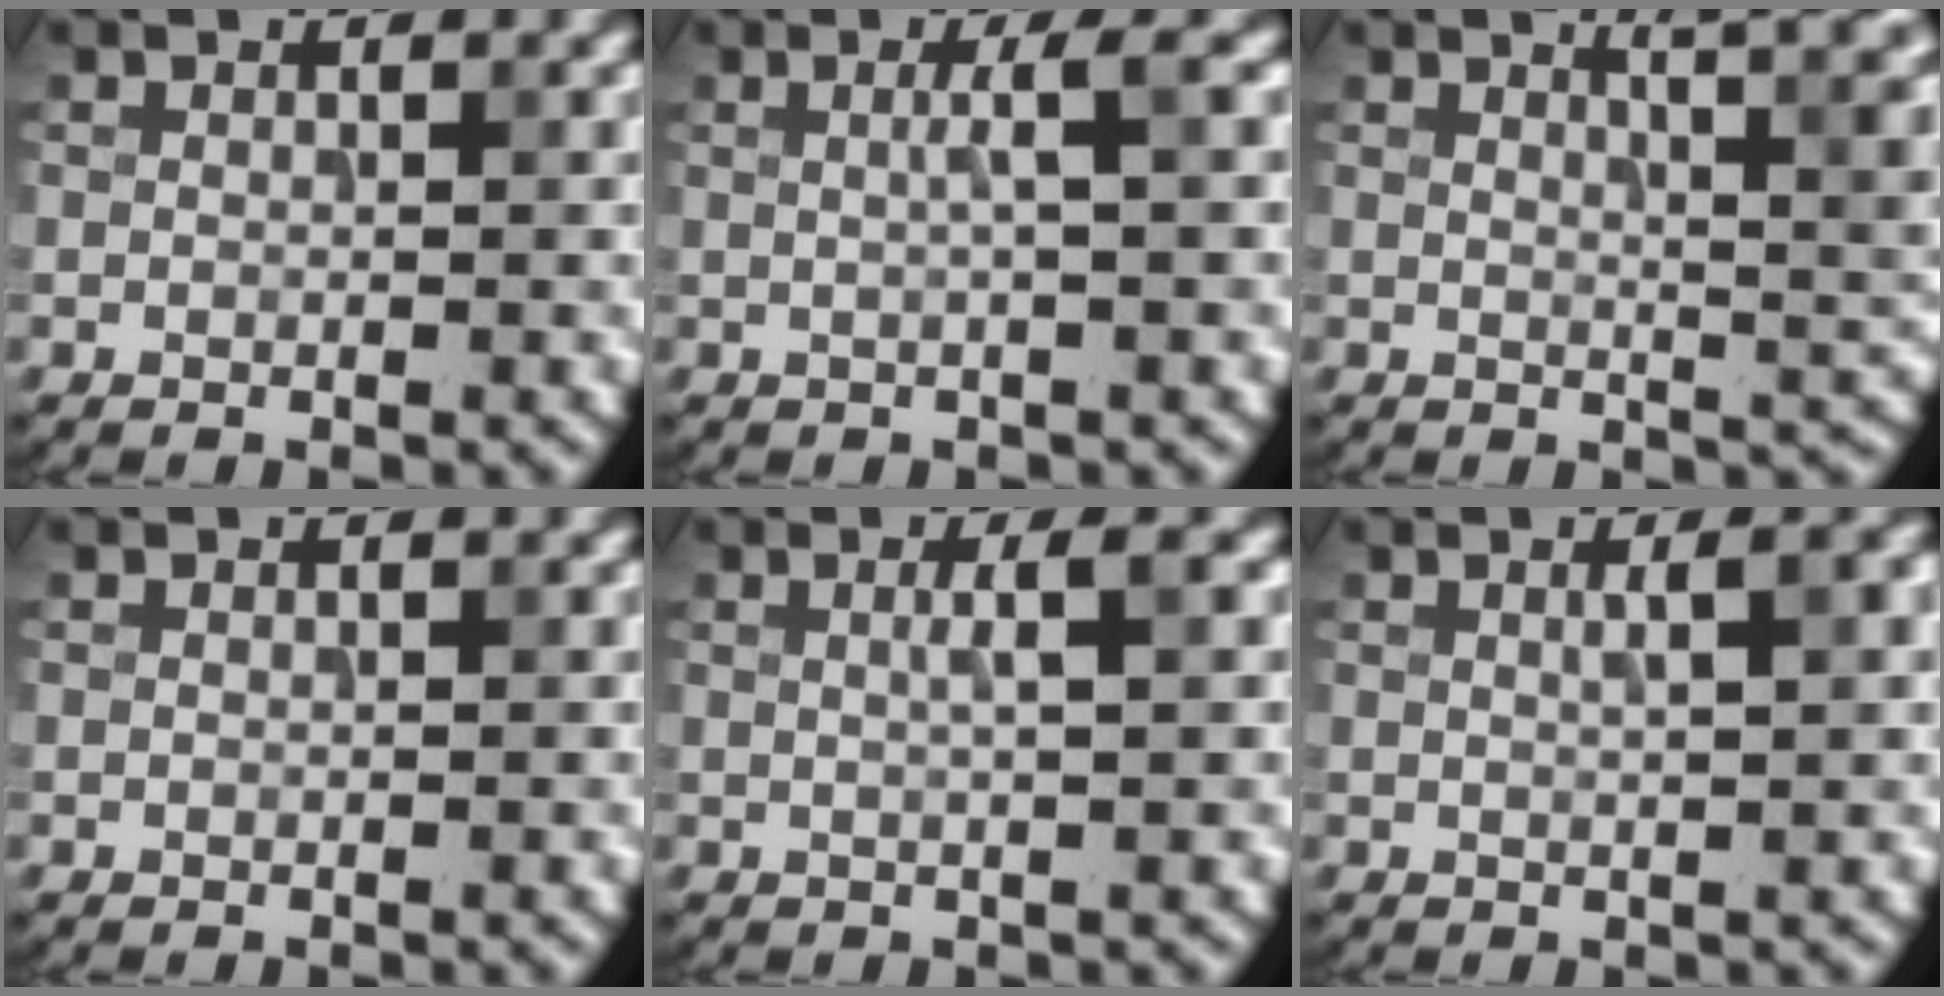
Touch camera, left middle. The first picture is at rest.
{"total": 2.1, "force": [0.2, 0.2, 2.1], "torque": [-0.033, 0.007, 0.000]}
{"total": 7.8, "force": [3.3, 2.8, 6.5], "torque": [-0.034, 0.023, 0.033]}
{"total": 0.0}
{"total": 2.1, "force": [0.3, 0.3, 2.0], "torque": [-0.026, 0.008, 0.002]}
{"total": 3.4, "force": [0.8, 1.0, 3.1], "torque": [-0.025, 0.014, 0.006]}